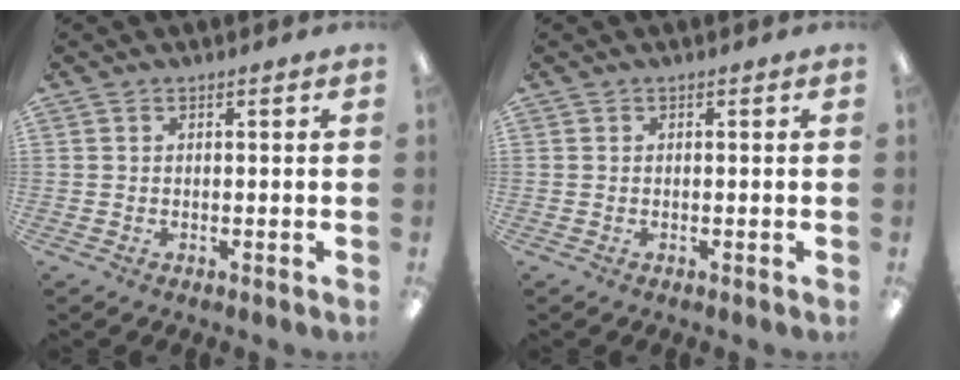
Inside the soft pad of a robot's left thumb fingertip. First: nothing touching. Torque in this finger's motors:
{"motor_torque": [0.00, 0.00, -0.26, 0.06, 0.00]}